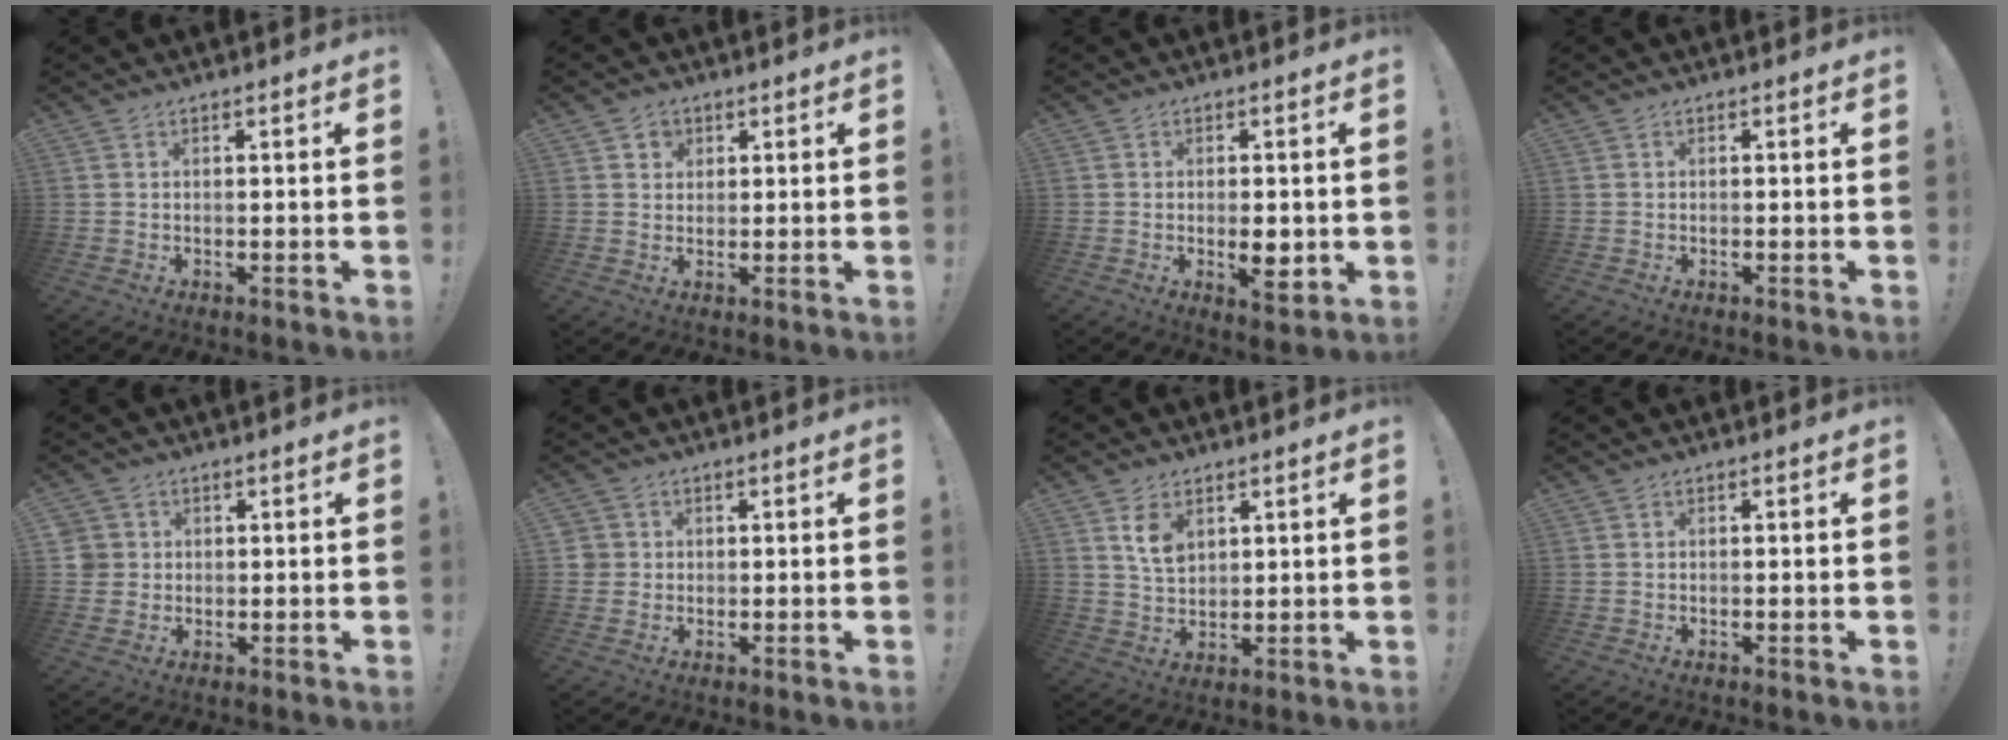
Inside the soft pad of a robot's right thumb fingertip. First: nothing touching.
{"total": 3.2, "force": [1.5, 2.8, 0.6], "torque": [-0.002, -0.007, 0.025]}
{"total": 5.5, "force": [-0.9, 2.2, 4.9], "torque": [-0.077, -0.001, -0.012]}
{"total": 0.0}
{"total": 4.3, "force": [0.9, 4.1, 0.9], "torque": [-0.023, 0.001, 0.017]}
{"total": 2.9, "force": [0.5, 2.8, 0.6], "torque": [-0.014, 0.004, 0.011]}
{"total": 6.8, "force": [3.4, 4.5, 3.8], "torque": [-0.057, -0.013, 0.063]}
{"total": 0.0}